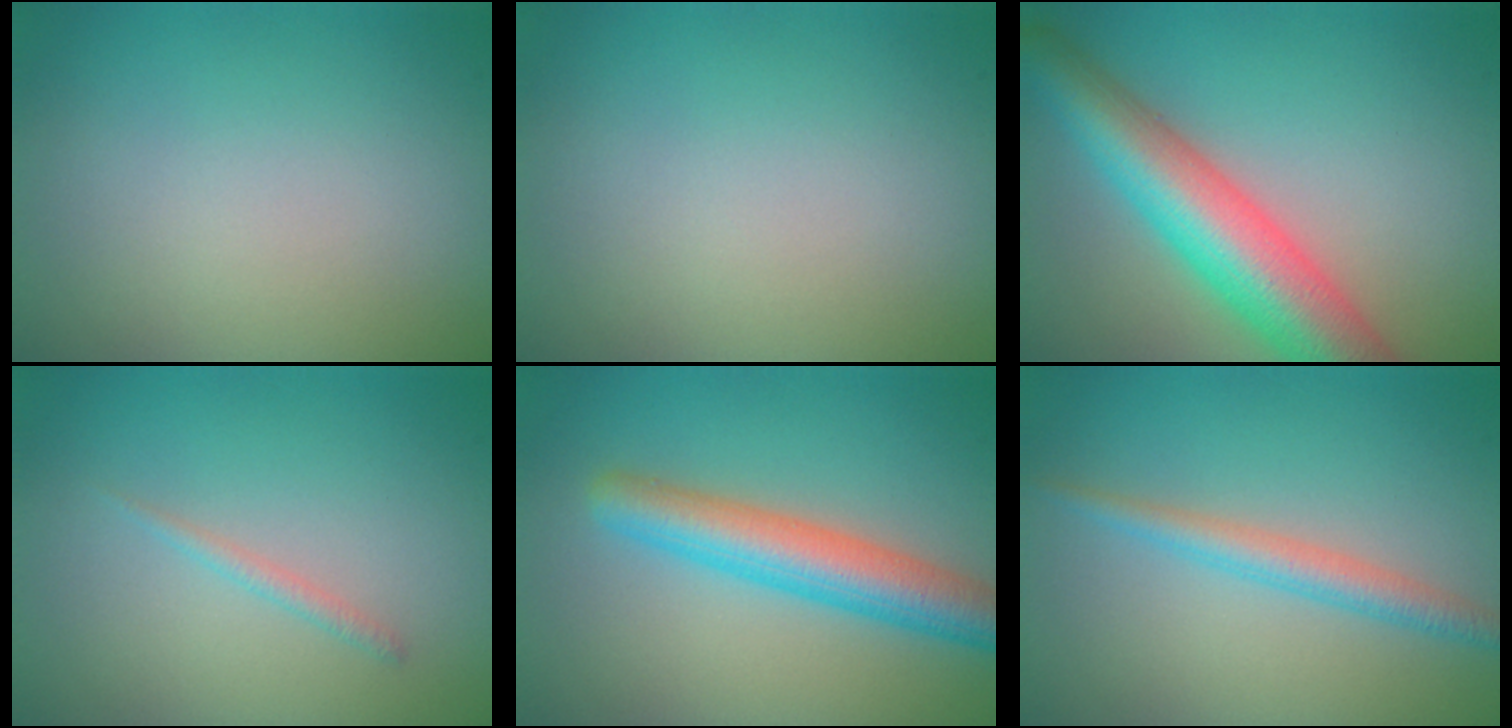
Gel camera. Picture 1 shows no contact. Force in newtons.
{"total": 0.0}
{"total": 8.8, "press": 8.8, "slide": 0.4}
{"total": 0.8, "press": 0.8, "slide": 0.0}
{"total": 5.4, "press": 5.4, "slide": 0.1}
{"total": 2.4, "press": 2.4, "slide": 0.0}